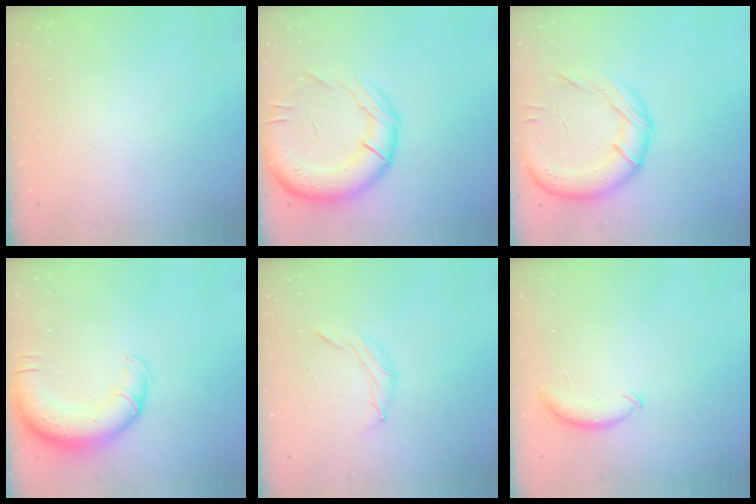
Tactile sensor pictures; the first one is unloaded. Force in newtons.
{"total": 19.3, "press": 19.1, "slide": 2.8}
{"total": 17.7, "press": 17.4, "slide": 3.2}
{"total": 14.4, "press": 14.0, "slide": 3.4}
{"total": 7.0, "press": 6.9, "slide": 1.4}
{"total": 7.4, "press": 7.4, "slide": 1.1}